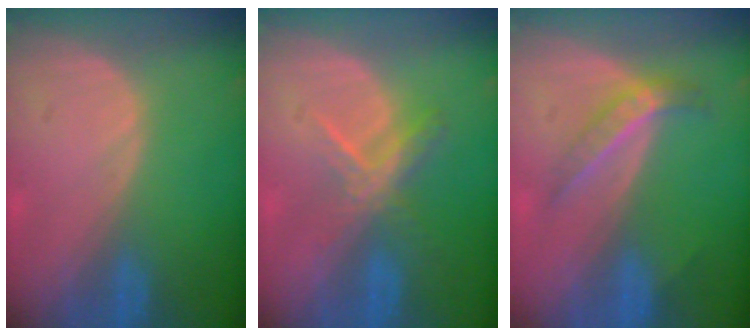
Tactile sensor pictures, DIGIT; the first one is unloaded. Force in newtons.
{"total": 5.7, "press": 5.0, "slide": 2.7}
{"total": 4.4, "press": 3.9, "slide": 2.1}